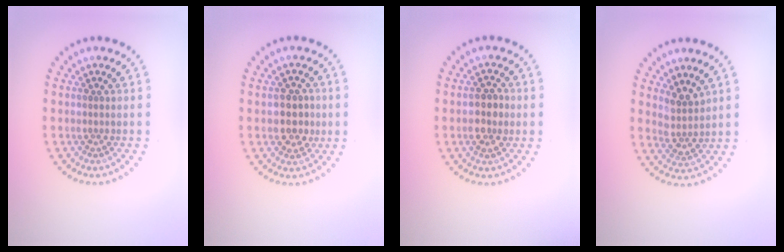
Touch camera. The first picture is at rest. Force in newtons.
{"total": 3.0, "press": 2.9, "slide": 0.6}
{"total": 2.6, "press": 2.6, "slide": 0.2}
{"total": 2.5, "press": 1.9, "slide": 1.5}